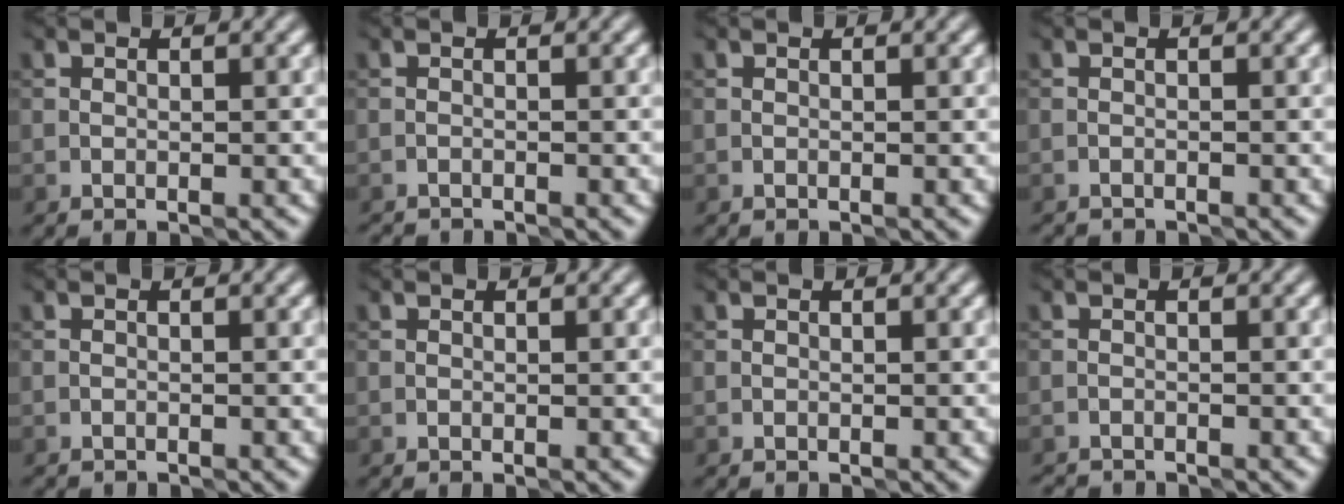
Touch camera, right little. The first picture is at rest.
{"total": 1.3, "force": [-1.3, 0.0, -0.1], "torque": [0.002, -0.009, -0.029]}
{"total": 0.0}
{"total": 1.0, "force": [-1.0, 0.0, -0.2], "torque": [0.004, -0.006, -0.022]}
{"total": 0.6, "force": [-0.6, 0.0, -0.2], "torque": [0.004, -0.002, -0.014]}
{"total": 0.0}
{"total": 0.0}
{"total": 1.8, "force": [-1.8, 0.1, -0.1], "torque": [0.001, -0.011, -0.038]}